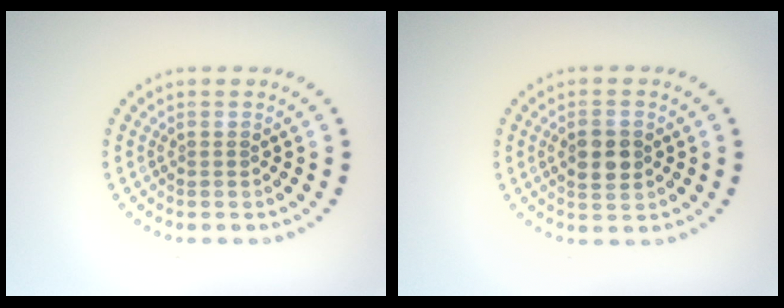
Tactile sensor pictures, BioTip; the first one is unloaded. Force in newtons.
{"total": 2.9, "press": 2.9, "slide": 0.1}